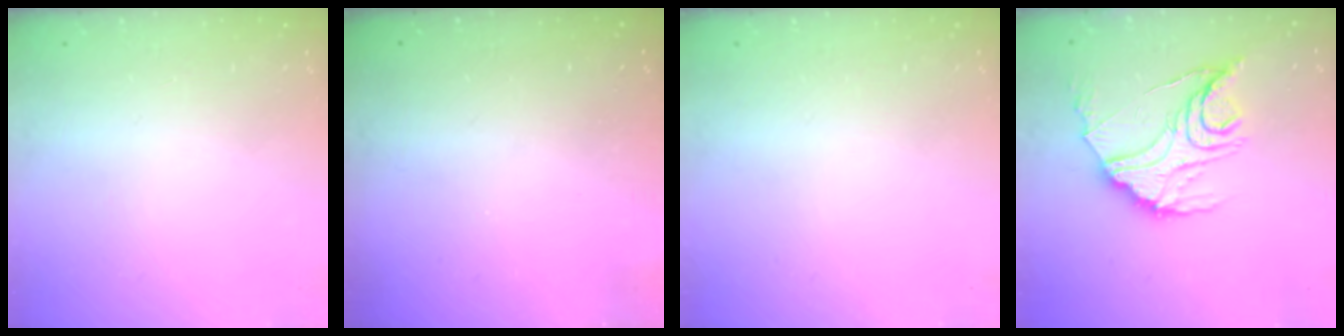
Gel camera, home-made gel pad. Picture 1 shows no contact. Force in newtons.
{"total": 3.1, "press": 3.1, "slide": 0.1}
{"total": 0.0}
{"total": 17.0, "press": 17.0, "slide": 1.3}